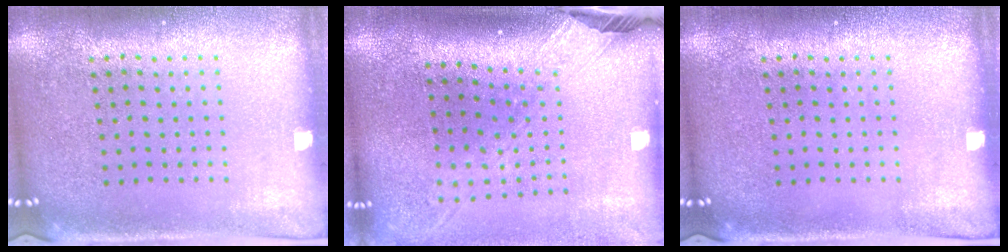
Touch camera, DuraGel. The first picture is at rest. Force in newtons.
{"total": 2.5, "press": 1.9, "slide": 1.7}
{"total": 0.0}